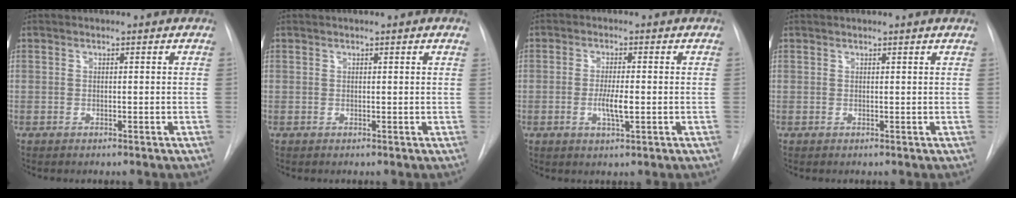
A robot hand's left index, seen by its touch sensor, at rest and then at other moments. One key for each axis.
{"total": 1.3, "fx": 0.9, "fy": 0.0, "fz": 0.9, "tx": -0.012, "ty": 0.012, "tz": 0.012}
{"total": 3.6, "fx": -0.7, "fy": 0.6, "fz": 3.5, "tx": -0.068, "ty": -0.004, "tz": -0.012}
{"total": 1.2, "fx": 1.1, "fy": -0.3, "fz": 0.5, "tx": -0.015, "ty": 0.005, "tz": 0.024}